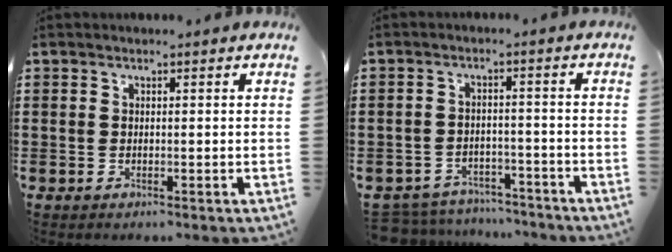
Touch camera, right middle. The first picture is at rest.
{"total": 4.8, "force": [-4.7, 0.9, 0.0], "torque": [-0.011, 0.008, -0.099]}